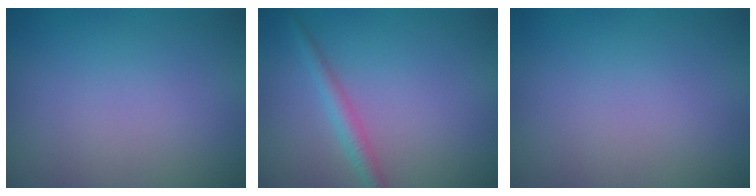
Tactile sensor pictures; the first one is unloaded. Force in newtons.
{"total": 1.9, "press": 1.9, "slide": 0.0}
{"total": 0.0}